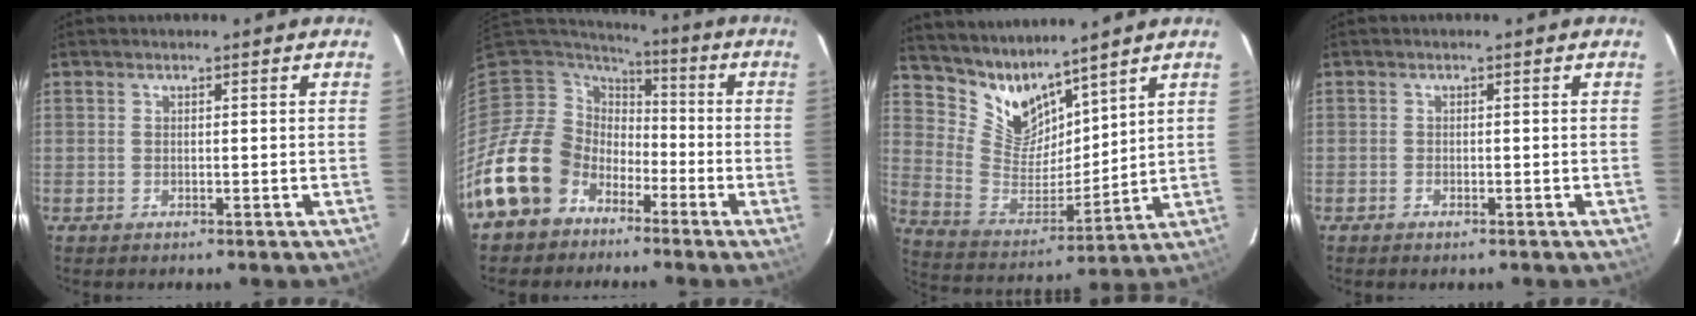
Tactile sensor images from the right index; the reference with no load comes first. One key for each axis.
{"total": 14.5, "fx": -7.7, "fy": 11.6, "fz": 4.3, "tx": -0.111, "ty": 0.016, "tz": -0.136}
{"total": 10.5, "fx": 9.3, "fy": 4.0, "fz": 3.1, "tx": -0.067, "ty": -0.017, "tz": 0.193}
{"total": 0.8, "fx": -0.7, "fy": 0.3, "fz": 0.4, "tx": -0.010, "ty": -0.002, "tz": -0.015}